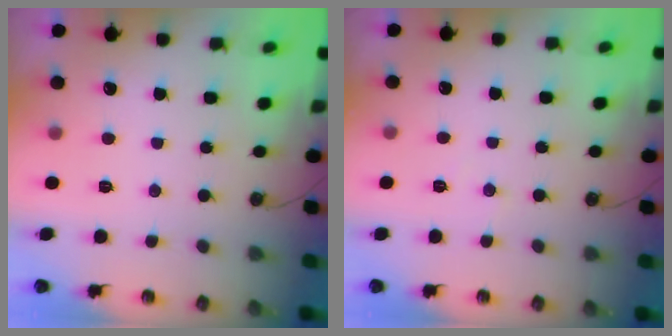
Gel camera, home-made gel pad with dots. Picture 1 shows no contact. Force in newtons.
{"total": 4.1, "press": 4.1, "slide": 0.6}